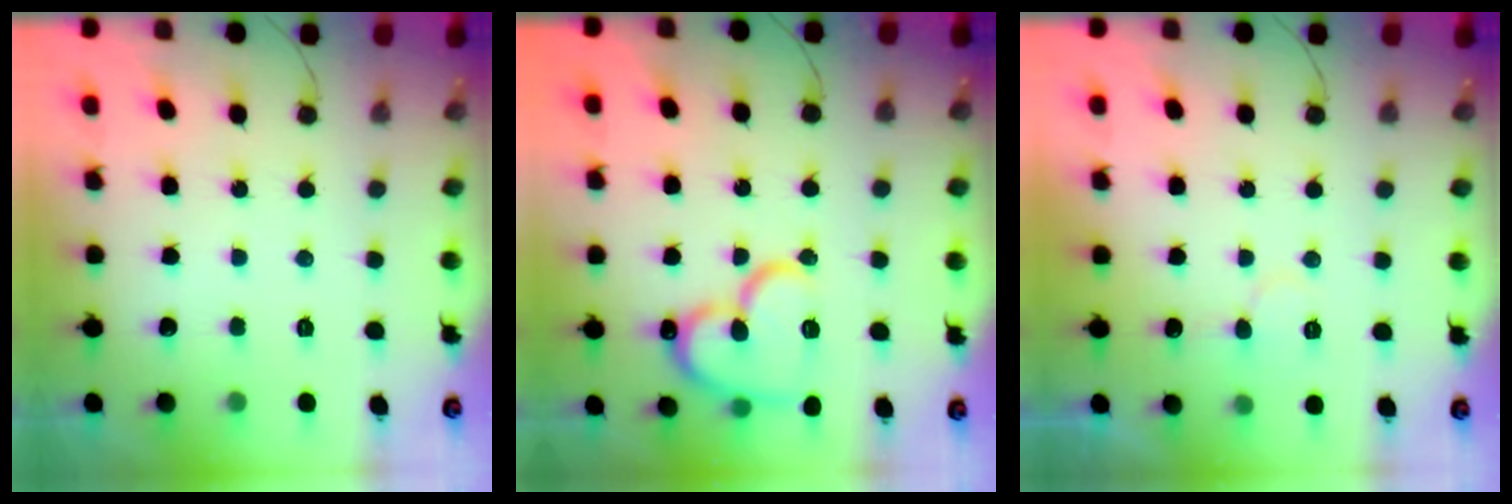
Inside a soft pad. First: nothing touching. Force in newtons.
{"total": 17.3, "press": 17.1, "slide": 2.2}
{"total": 6.2, "press": 6.1, "slide": 0.6}